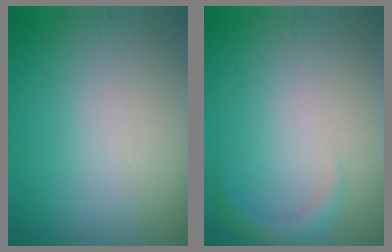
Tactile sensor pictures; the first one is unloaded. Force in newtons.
{"total": 1.5, "press": 1.5, "slide": 0.1}